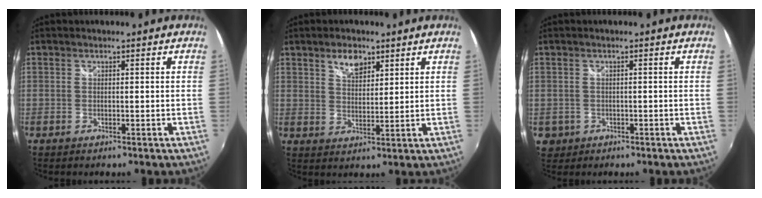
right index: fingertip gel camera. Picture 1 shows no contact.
{"total": 5.1, "force": [3.3, 2.7, 2.9], "torque": [-0.042, 0.007, 0.059]}
{"total": 3.7, "force": [-0.8, 3.4, 1.1], "torque": [-0.032, -0.003, -0.004]}